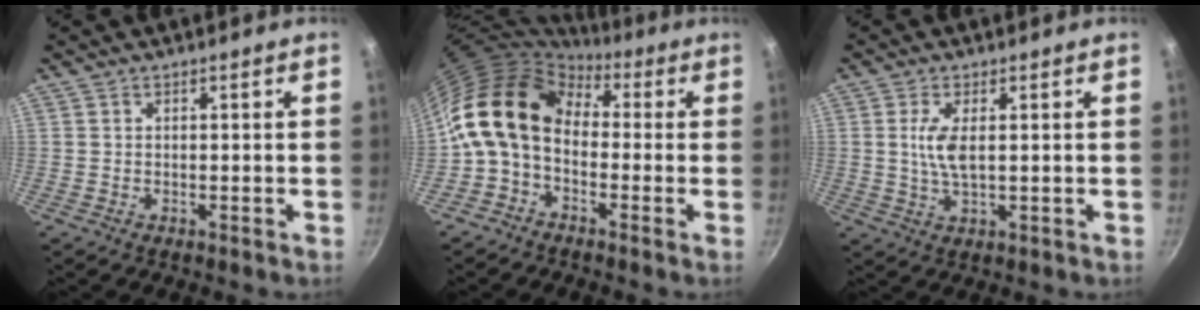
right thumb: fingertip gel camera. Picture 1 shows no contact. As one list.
[{"total": 13.8, "force": [0.0, 9.9, 9.7], "torque": [-0.160, 0.035, -0.025]}, {"total": 5.1, "force": [0.8, 1.8, 4.6], "torque": [-0.099, -0.002, 0.017]}]